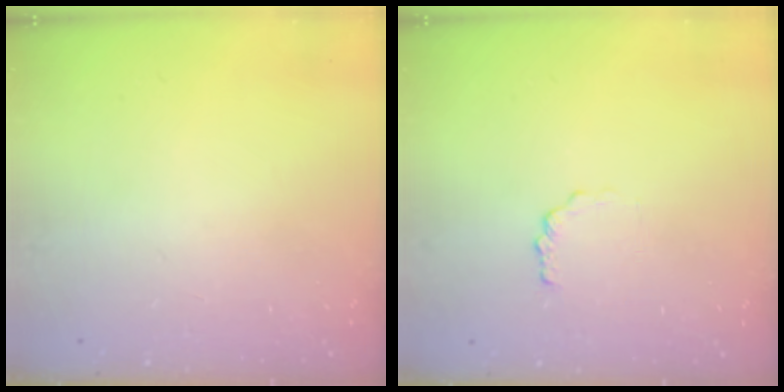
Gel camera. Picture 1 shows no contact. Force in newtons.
{"total": 1.0, "press": 1.0, "slide": 0.2}